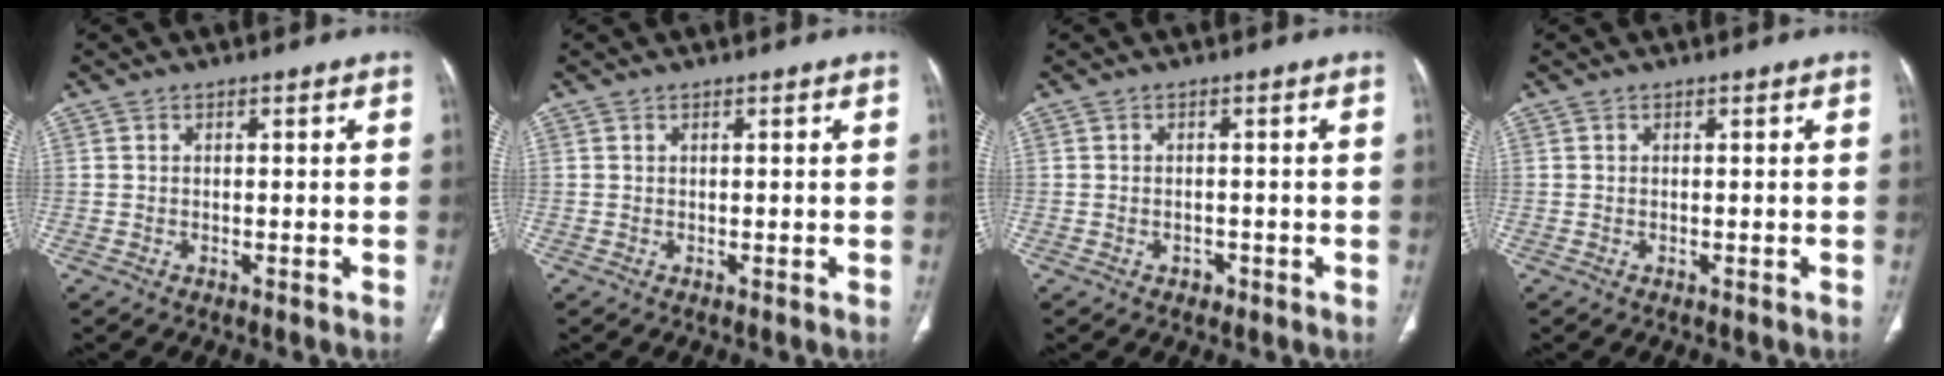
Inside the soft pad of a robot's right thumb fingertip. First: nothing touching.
{"total": 0.0}
{"total": 1.7, "force": [-0.8, 1.3, 0.6], "torque": [-0.008, 0.007, -0.008]}
{"total": 0.0}